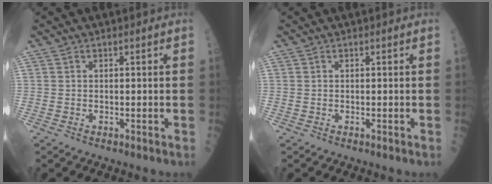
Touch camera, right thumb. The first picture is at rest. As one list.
[{"total": 0.0}]